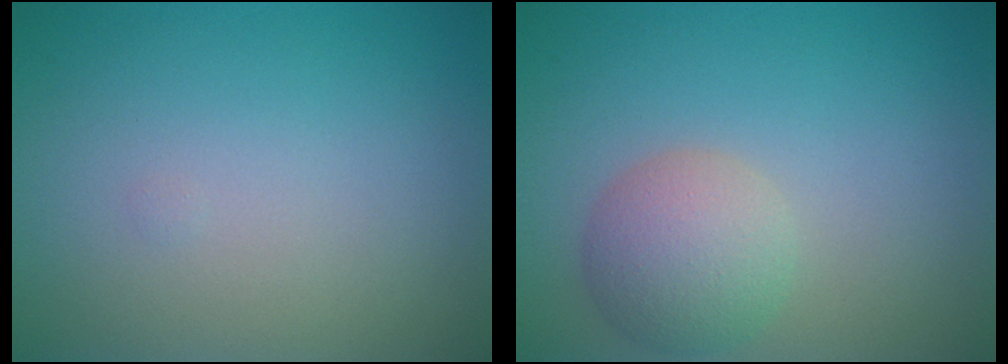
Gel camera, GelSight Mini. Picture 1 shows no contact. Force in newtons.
{"total": 3.9, "press": 3.9, "slide": 0.2}